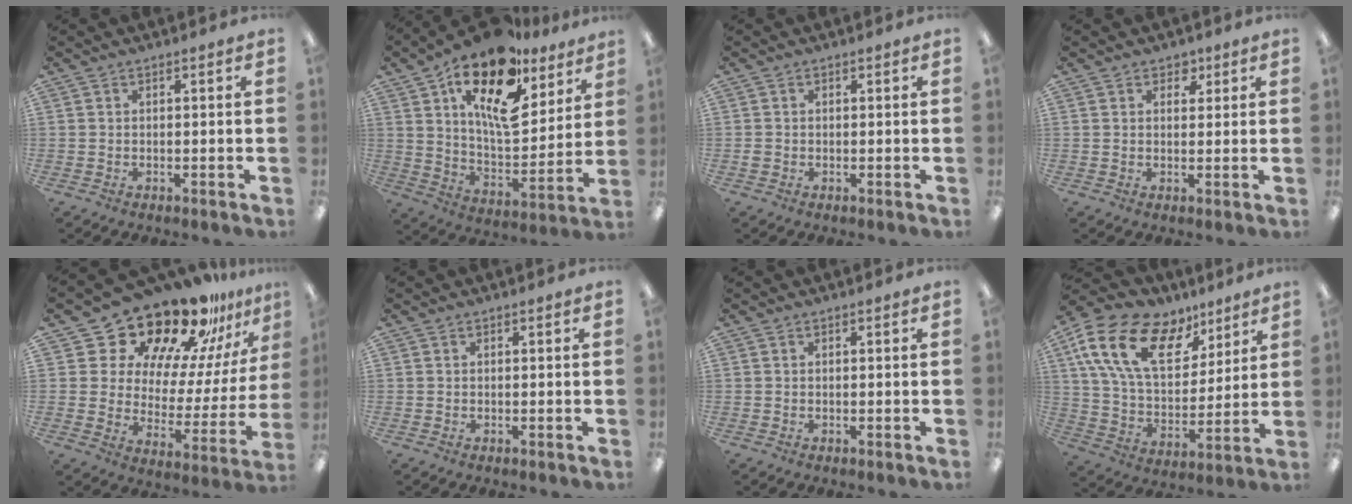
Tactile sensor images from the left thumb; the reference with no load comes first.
{"total": 20.7, "force": [12.9, 9.7, 13.0], "torque": [-0.207, -0.077, 0.223]}
{"total": 1.1, "force": [-0.1, 1.1, 0.2], "torque": [-0.003, 0.004, -0.004]}
{"total": 2.9, "force": [1.7, 2.2, 0.9], "torque": [0.002, -0.005, 0.027]}
{"total": 22.2, "force": [19.0, 8.8, 7.5], "torque": [-0.125, -0.155, 0.333]}
{"total": 0.0}
{"total": 0.0}
{"total": 21.0, "force": [11.1, 11.8, 13.4], "torque": [-0.264, -0.041, 0.200]}